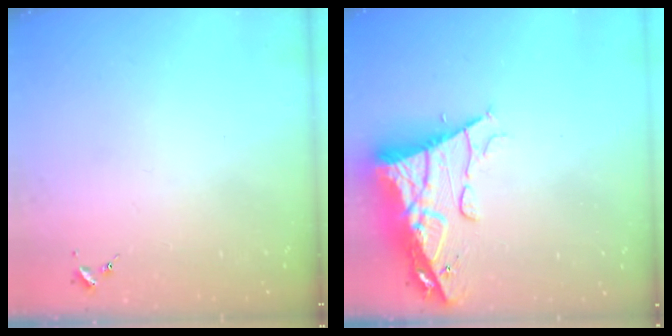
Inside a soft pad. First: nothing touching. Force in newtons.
{"total": 15.2, "press": 15.1, "slide": 1.8}